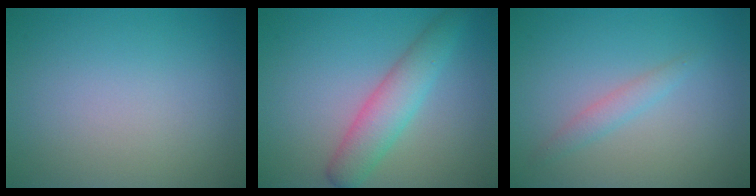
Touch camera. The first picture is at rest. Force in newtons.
{"total": 4.1, "press": 4.1, "slide": 0.2}
{"total": 1.4, "press": 1.4, "slide": 0.1}